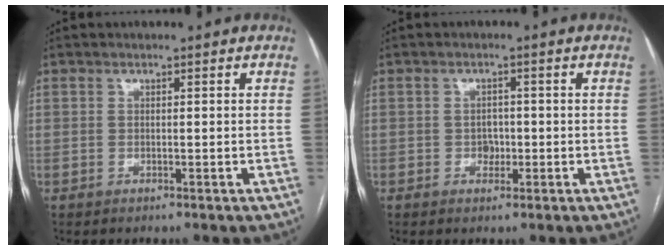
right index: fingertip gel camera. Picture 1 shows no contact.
{"total": 2.0, "force": [-0.4, 1.6, 1.1], "torque": [-0.011, 0.007, -0.003]}